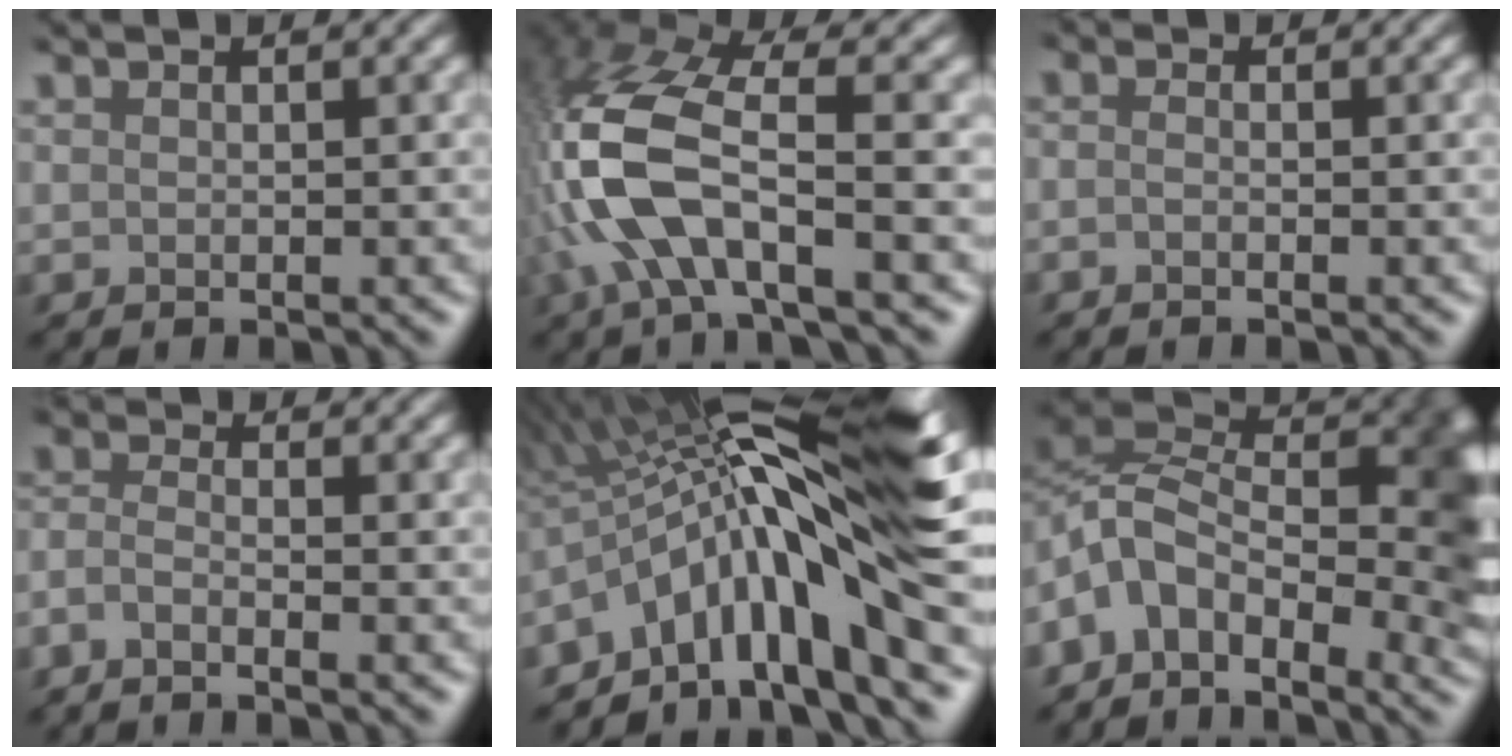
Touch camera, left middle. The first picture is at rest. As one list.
[{"total": 9.1, "force": [-2.6, 3.9, 7.8], "torque": [-0.199, 0.002, -0.052]}, {"total": 1.1, "force": [-1.0, 0.1, 0.4], "torque": [-0.010, -0.003, -0.014]}, {"total": 2.4, "force": [-2.3, 0.1, 0.6], "torque": [-0.028, -0.002, -0.048]}, {"total": 13.0, "force": [-2.2, 2.5, 12.6], "torque": [-0.194, 0.019, -0.032]}, {"total": 9.7, "force": [-1.8, 6.1, 7.3], "torque": [-0.124, 0.004, -0.051]}]